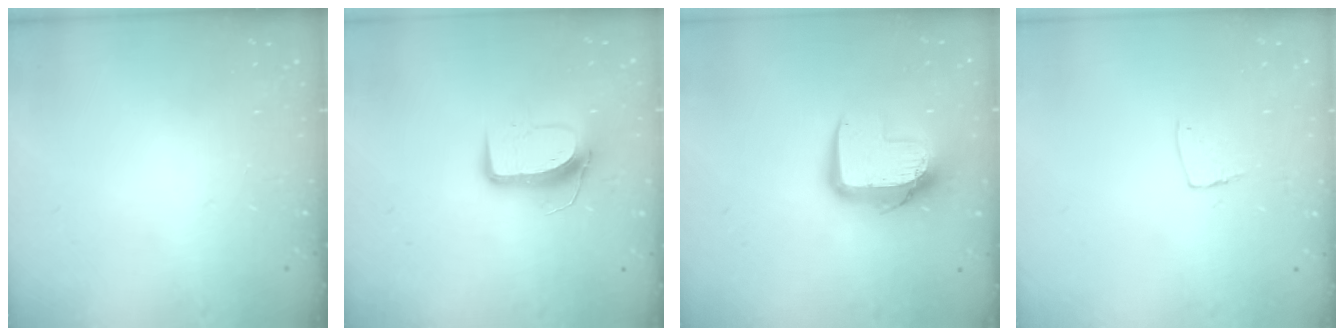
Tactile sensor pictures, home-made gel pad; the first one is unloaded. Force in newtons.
{"total": 8.9, "press": 8.9, "slide": 0.7}
{"total": 11.9, "press": 11.8, "slide": 0.9}
{"total": 5.1, "press": 5.1, "slide": 0.4}